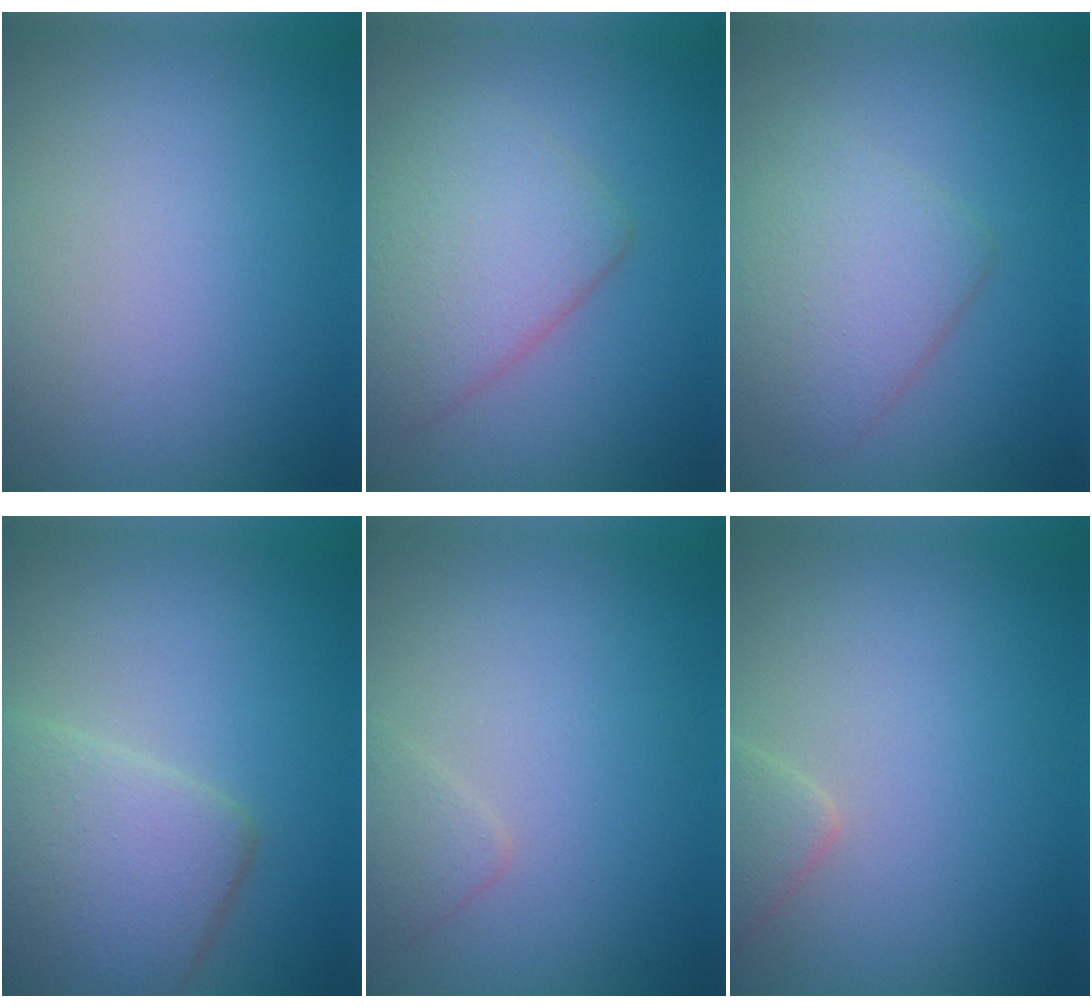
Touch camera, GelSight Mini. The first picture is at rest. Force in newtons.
{"total": 4.4, "press": 4.4, "slide": 0.4}
{"total": 3.8, "press": 3.8, "slide": 0.2}
{"total": 6.1, "press": 6.1, "slide": 0.2}
{"total": 1.3, "press": 1.3, "slide": 0.1}
{"total": 1.9, "press": 1.9, "slide": 0.2}